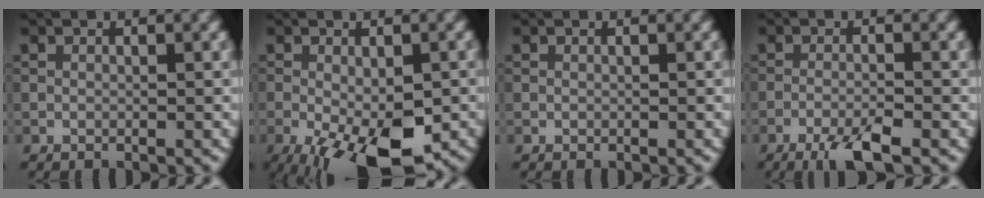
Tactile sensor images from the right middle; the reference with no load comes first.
{"total": 9.7, "force": [-4.4, 3.7, 7.9], "torque": [-0.147, -0.026, -0.055]}
{"total": 0.0}
{"total": 3.8, "force": [-2.5, 0.6, 2.8], "torque": [-0.053, 0.000, -0.052]}